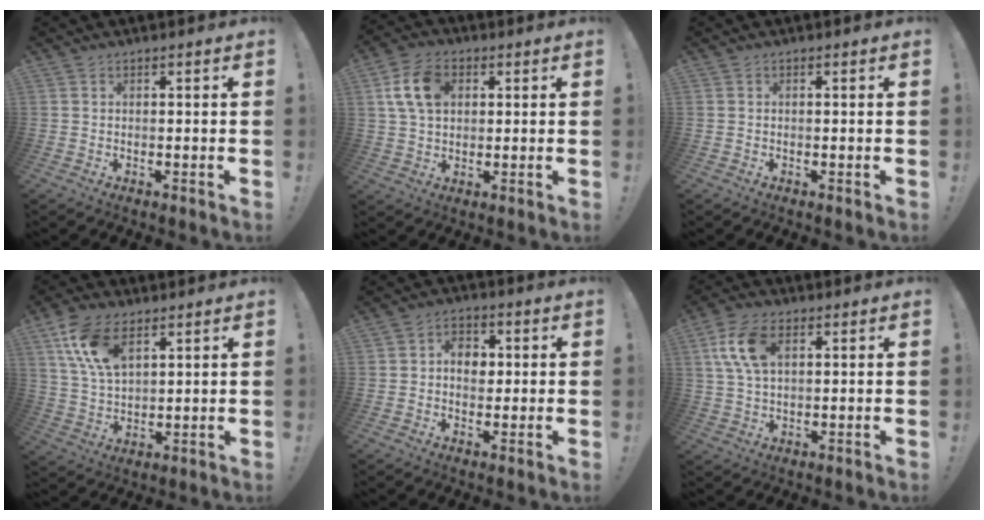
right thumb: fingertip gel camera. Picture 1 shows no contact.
{"total": 11.5, "force": [3.4, 7.9, 7.6], "torque": [-0.143, 0.009, 0.068]}
{"total": 0.0}
{"total": 13.0, "force": [6.7, 7.1, 8.6], "torque": [-0.172, -0.016, 0.127]}
{"total": 6.7, "force": [0.4, 5.3, 4.1], "torque": [-0.052, 0.008, 0.005]}
{"total": 10.9, "force": [3.6, 6.2, 8.2], "torque": [-0.172, 0.005, 0.069]}